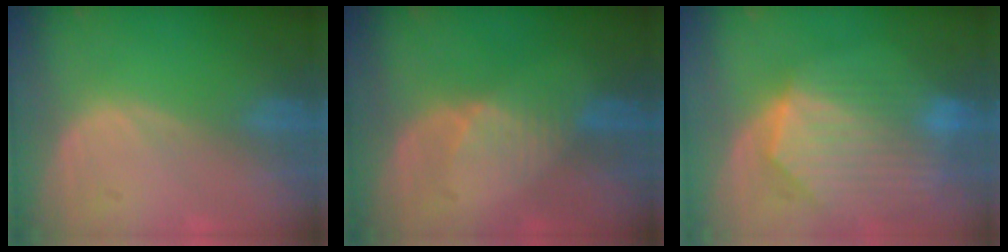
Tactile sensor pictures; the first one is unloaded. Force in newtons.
{"total": 2.7, "press": 2.7, "slide": 0.3}
{"total": 10.2, "press": 9.0, "slide": 4.8}